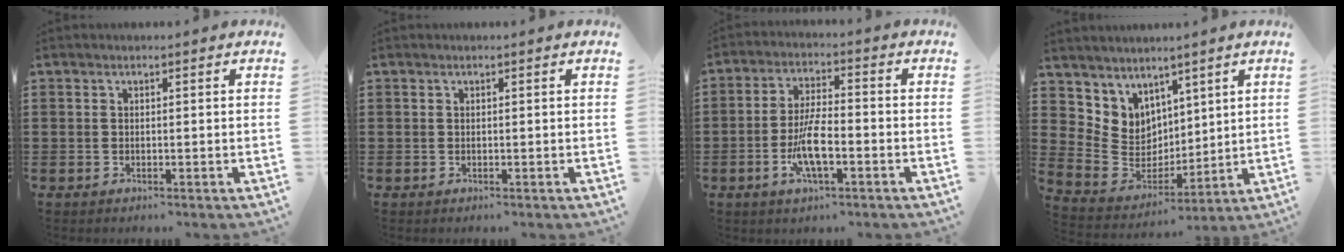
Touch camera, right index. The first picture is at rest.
{"total": 0.0}
{"total": 7.8, "force": [-2.5, 2.2, 7.1], "torque": [-0.151, -0.014, -0.048]}
{"total": 6.5, "force": [3.8, 5.3, -0.3], "torque": [-0.049, -0.042, 0.074]}